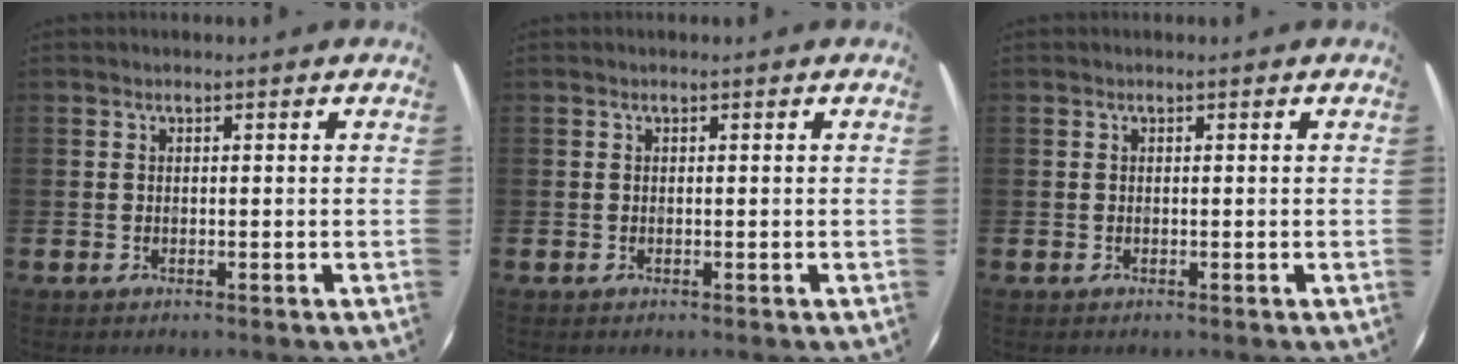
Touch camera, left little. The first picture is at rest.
{"total": 0.0}
{"total": 0.0}